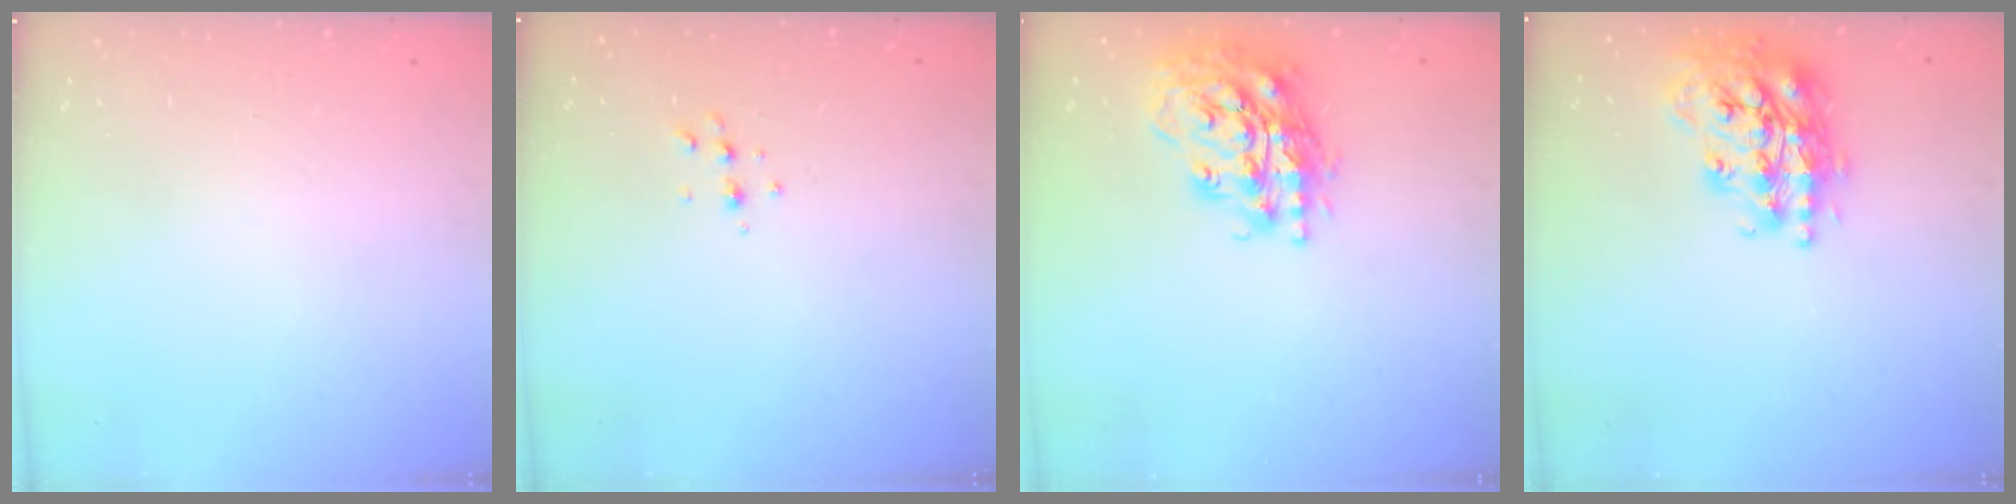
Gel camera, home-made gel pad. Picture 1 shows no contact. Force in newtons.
{"total": 4.7, "press": 4.6, "slide": 0.9}
{"total": 21.2, "press": 21.1, "slide": 2.1}
{"total": 20.1, "press": 20.1, "slide": 1.4}